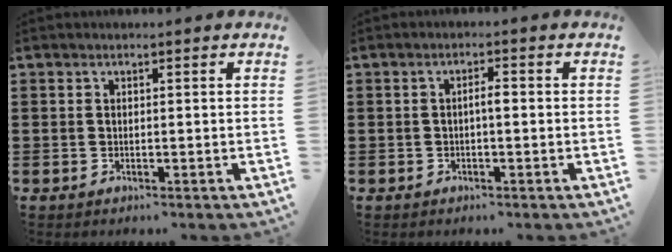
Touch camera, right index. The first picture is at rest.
{"total": 1.7, "force": [-0.2, 0.4, 1.7], "torque": [-0.032, 0.004, -0.006]}